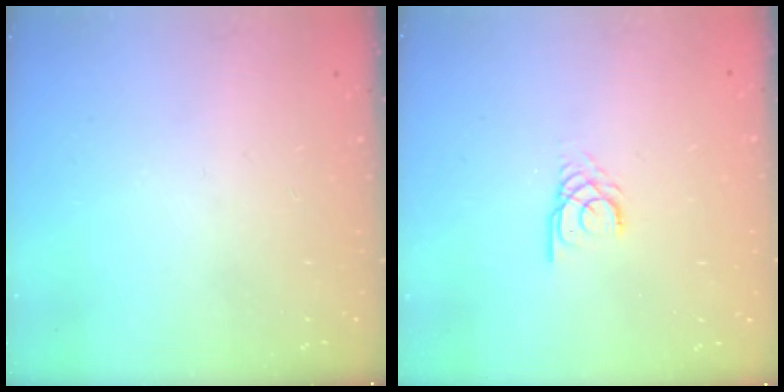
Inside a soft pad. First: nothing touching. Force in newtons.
{"total": 2.2, "press": 2.2, "slide": 0.2}